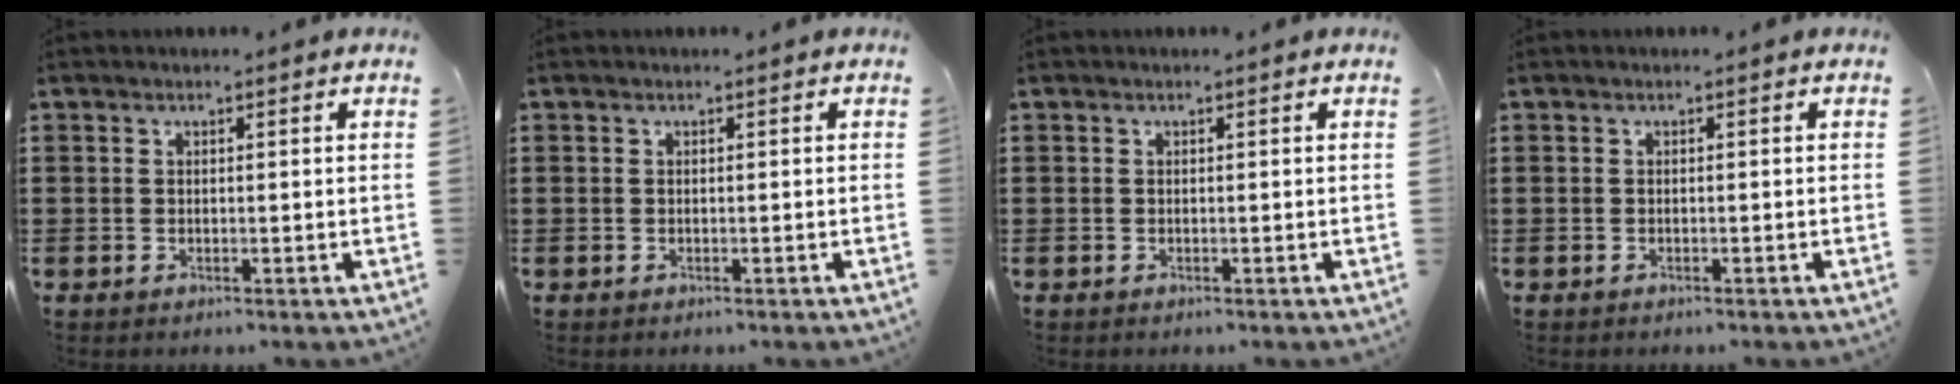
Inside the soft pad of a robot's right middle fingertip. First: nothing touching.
{"total": 0.0}
{"total": 0.0}
{"total": 0.0}